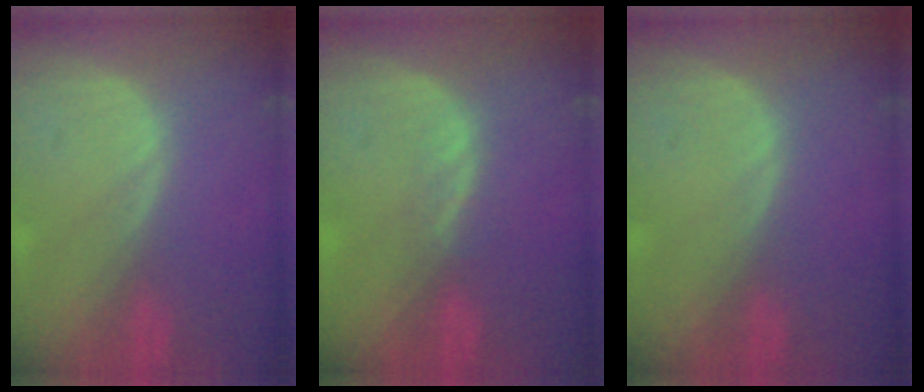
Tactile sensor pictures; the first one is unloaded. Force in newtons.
{"total": 1.5, "press": 1.5, "slide": 0.2}
{"total": 0.0}